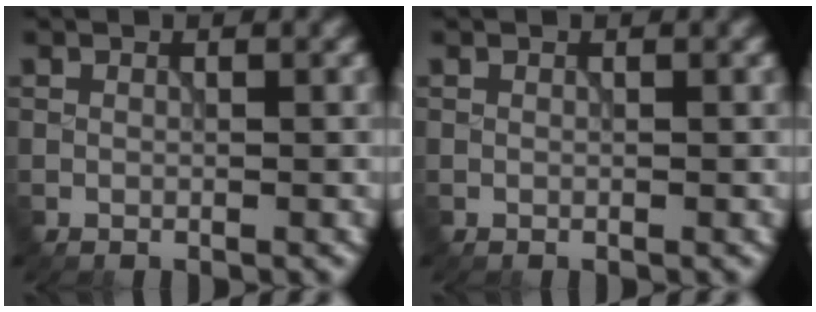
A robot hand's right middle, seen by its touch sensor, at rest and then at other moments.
{"total": 0.0}